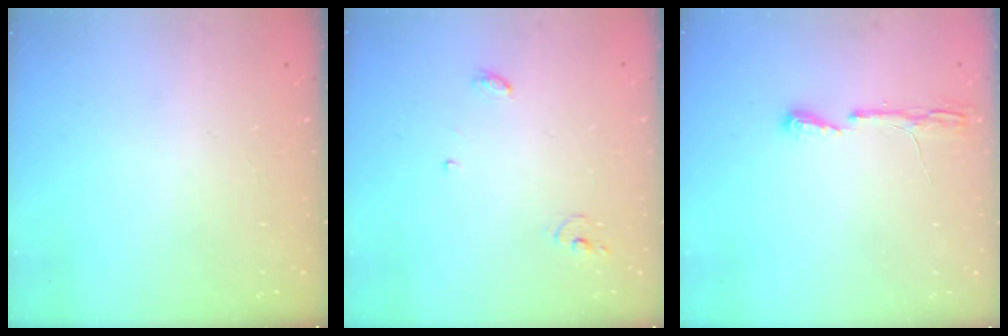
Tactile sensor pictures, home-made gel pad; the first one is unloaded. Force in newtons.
{"total": 4.2, "press": 4.2, "slide": 0.2}
{"total": 4.3, "press": 4.2, "slide": 0.6}